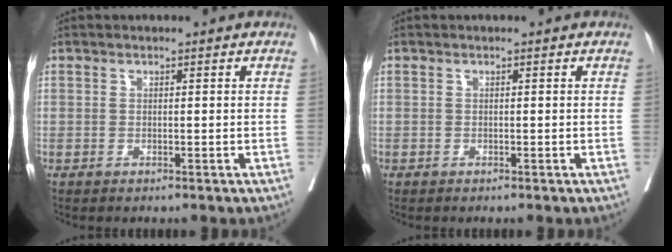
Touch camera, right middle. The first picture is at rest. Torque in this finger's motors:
{"motor_torque": [0.26, -0.32, -0.10, -0.04]}